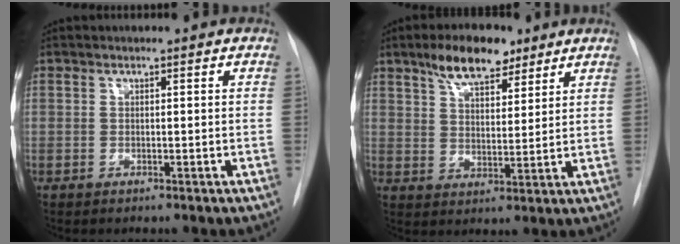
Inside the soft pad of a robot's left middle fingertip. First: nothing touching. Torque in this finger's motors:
{"motor_torque": [0.43, -0.40, 0.15, 0.07]}